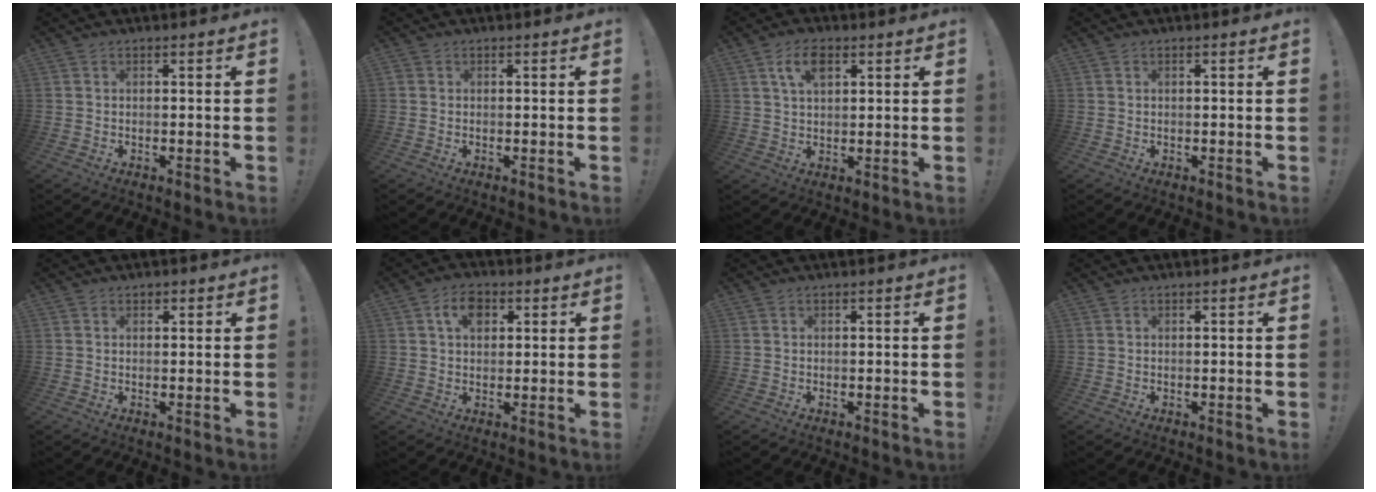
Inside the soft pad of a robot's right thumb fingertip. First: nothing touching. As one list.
[{"total": 0.5, "force": [0.0, 0.5, 0.1], "torque": [-0.002, 0.001, 0.000]}, {"total": 6.7, "force": [2.8, 3.6, 5.0], "torque": [-0.089, 0.003, 0.051]}, {"total": 0.0}, {"total": 0.8, "force": [0.4, 0.6, 0.1], "torque": [-0.002, 0.000, 0.007]}, {"total": 7.0, "force": [2.6, 4.7, 4.5], "torque": [-0.068, 0.004, 0.045]}, {"total": 0.0}, {"total": 0.0}]